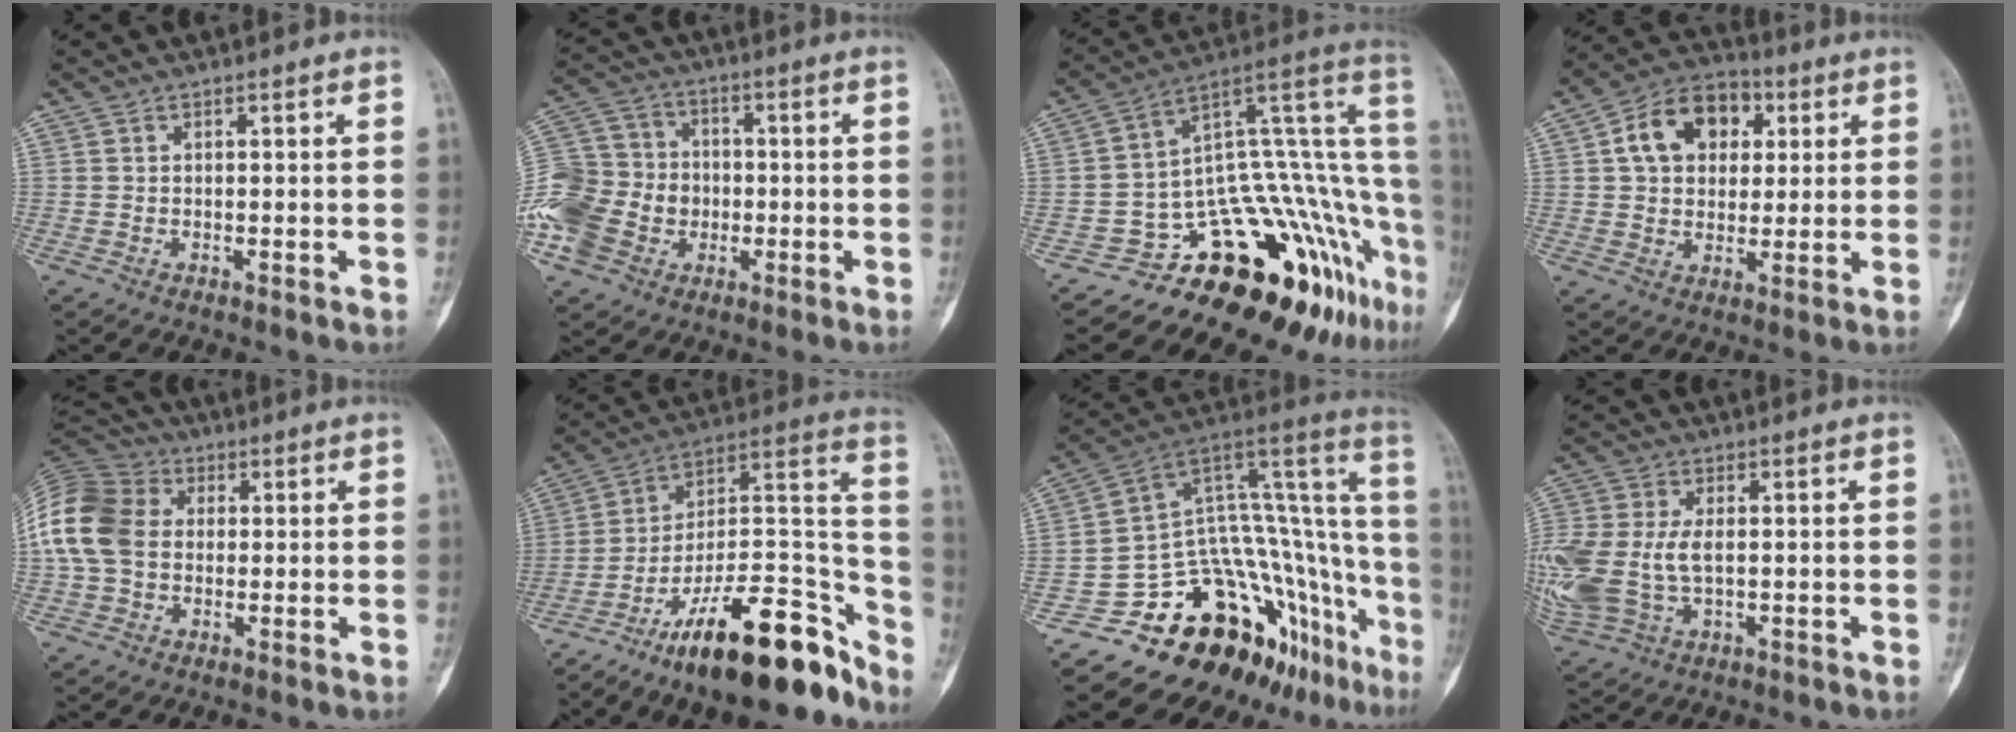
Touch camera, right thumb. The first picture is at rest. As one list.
[{"total": 17.4, "force": [-4.3, 14.3, 8.9], "torque": [-0.184, 0.029, -0.077]}, {"total": 19.0, "force": [-12.0, 6.8, 13.0], "torque": [-0.076, 0.154, -0.180]}, {"total": 13.0, "force": [3.5, 9.5, 8.2], "torque": [-0.104, 0.009, 0.048]}, {"total": 14.5, "force": [1.2, 11.1, 9.3], "torque": [-0.192, 0.029, 0.016]}, {"total": 26.2, "force": [-17.5, 8.7, 17.4], "torque": [-0.190, 0.120, -0.281]}, {"total": 22.9, "force": [-16.1, 10.6, 12.5], "torque": [-0.051, 0.162, -0.232]}, {"total": 16.7, "force": [-0.7, 10.5, 12.9], "torque": [-0.342, -0.005, 0.003]}]